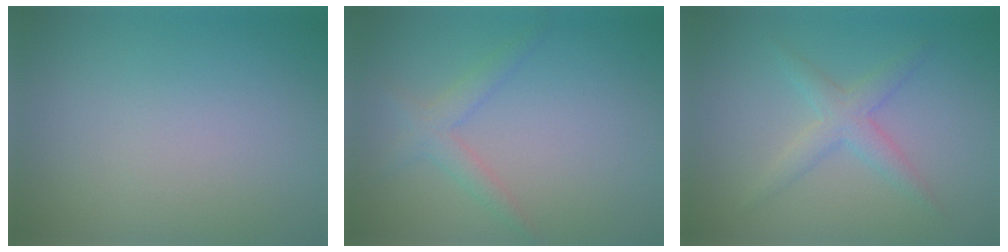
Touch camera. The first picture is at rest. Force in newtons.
{"total": 2.1, "press": 2.1, "slide": 0.1}
{"total": 2.6, "press": 2.6, "slide": 0.1}